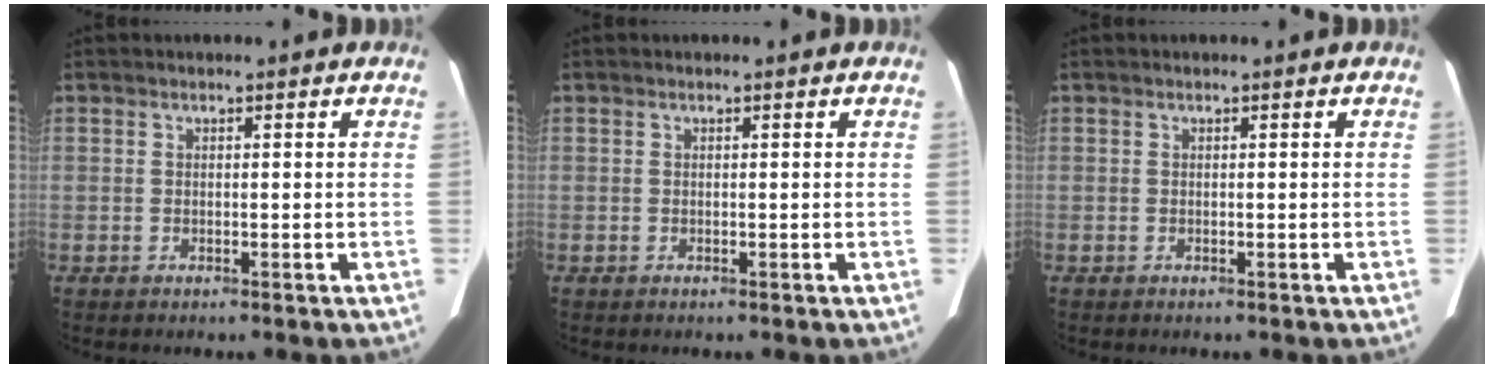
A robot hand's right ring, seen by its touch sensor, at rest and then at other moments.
{"total": 0.0}
{"total": 0.0}